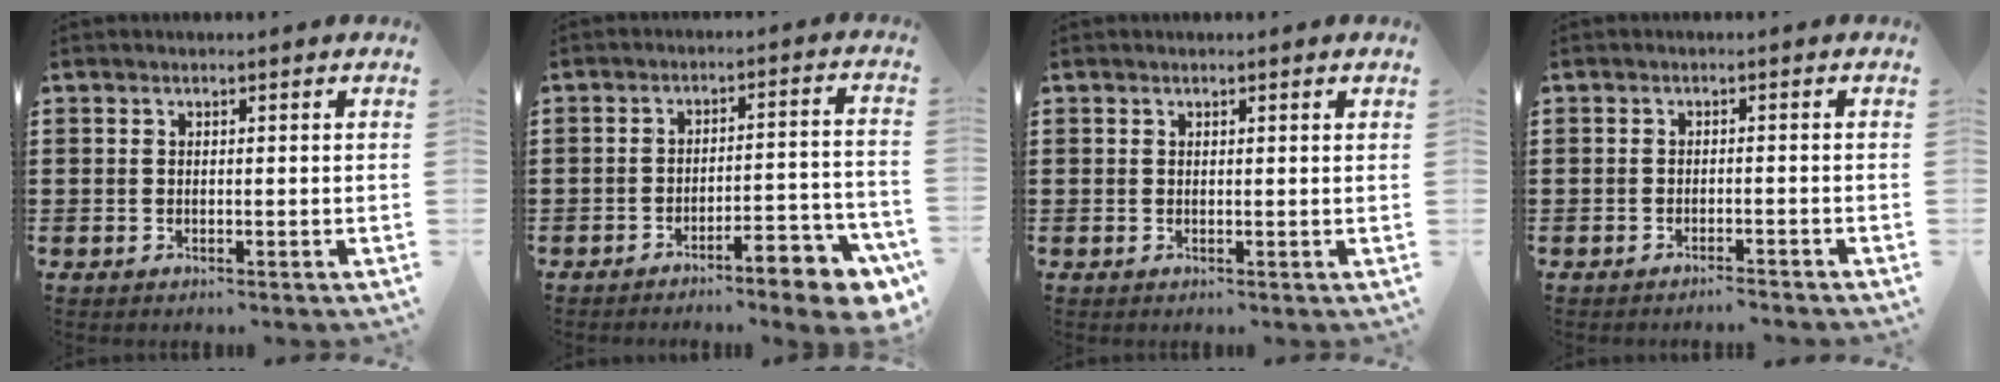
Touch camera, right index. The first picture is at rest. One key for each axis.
{"total": 6.4, "fx": -5.4, "fy": 0.5, "fz": 3.4, "tx": -0.049, "ty": -0.002, "tz": -0.099}
{"total": 0.5, "fx": 0.2, "fy": -0.4, "fz": 0.3, "tx": -0.003, "ty": -0.002, "tz": 0.004}
{"total": 1.4, "fx": -1.3, "fy": -0.2, "fz": 0.3, "tx": -0.008, "ty": 0.000, "tz": -0.027}